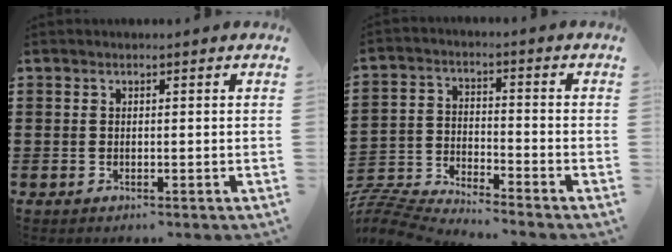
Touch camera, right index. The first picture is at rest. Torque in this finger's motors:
{"motor_torque": [-2.14, 0.00, -1.05, -0.05]}